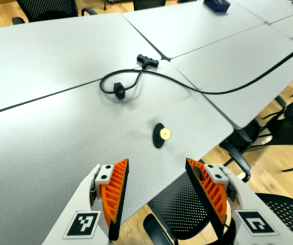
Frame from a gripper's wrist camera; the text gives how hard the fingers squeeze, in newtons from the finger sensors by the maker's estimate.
{"total": 0.0}